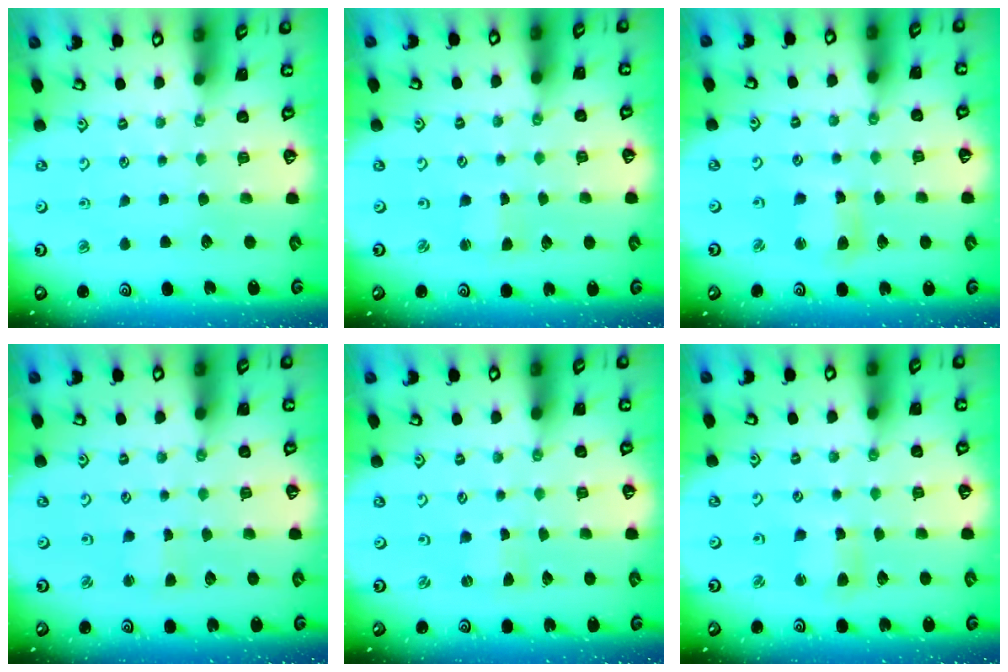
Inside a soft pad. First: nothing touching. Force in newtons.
{"total": 1.4, "press": 1.4, "slide": 0.1}
{"total": 6.0, "press": 5.9, "slide": 0.9}
{"total": 2.3, "press": 2.3, "slide": 0.3}
{"total": 0.0}
{"total": 3.9, "press": 3.8, "slide": 0.5}